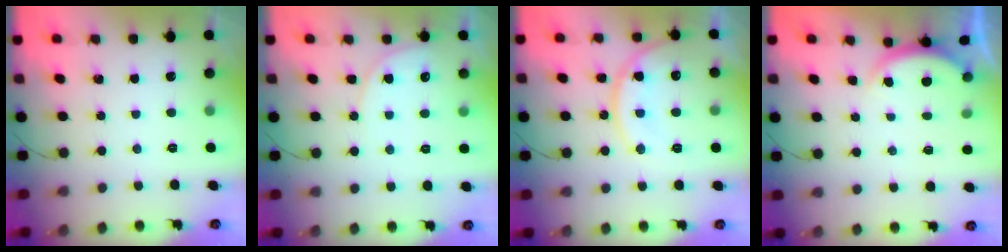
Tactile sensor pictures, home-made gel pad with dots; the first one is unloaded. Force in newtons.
{"total": 6.1, "press": 6.1, "slide": 0.3}
{"total": 13.6, "press": 13.5, "slide": 1.5}
{"total": 3.3, "press": 3.3, "slide": 0.6}